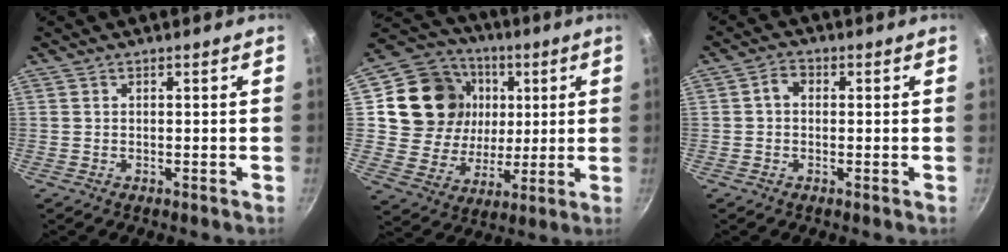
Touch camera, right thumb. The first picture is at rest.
{"total": 19.8, "force": [4.3, 17.1, 9.0], "torque": [-0.146, 0.006, 0.079]}
{"total": 2.8, "force": [0.1, 2.2, 1.7], "torque": [-0.025, 0.008, -0.005]}